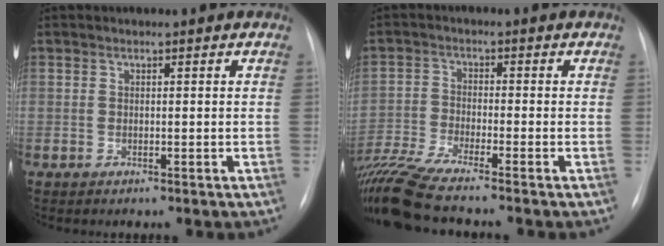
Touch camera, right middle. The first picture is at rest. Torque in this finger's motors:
{"motor_torque": [0.76, -1.38, 0.53, 0.21]}